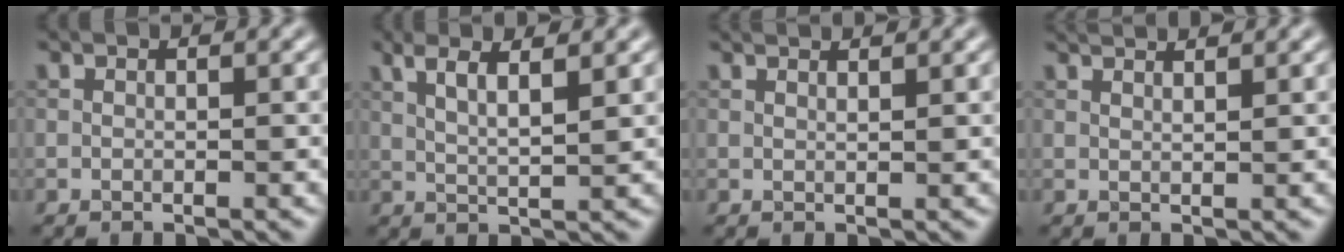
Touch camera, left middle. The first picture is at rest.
{"total": 4.0, "force": [2.1, 0.9, 3.3], "torque": [-0.043, 0.007, 0.026]}
{"total": 2.4, "force": [2.0, 0.7, 1.2], "torque": [-0.005, 0.007, 0.003]}
{"total": 3.2, "force": [2.6, 1.0, 1.7], "torque": [-0.007, 0.016, 0.008]}